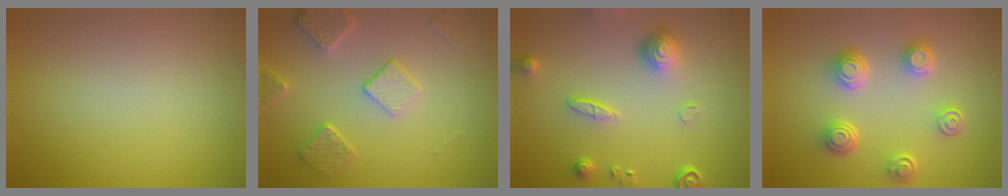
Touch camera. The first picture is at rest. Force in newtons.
{"total": 2.9, "press": 2.9, "slide": 0.1}
{"total": 4.2, "press": 3.2, "slide": 2.7}
{"total": 4.4, "press": 3.2, "slide": 2.9}